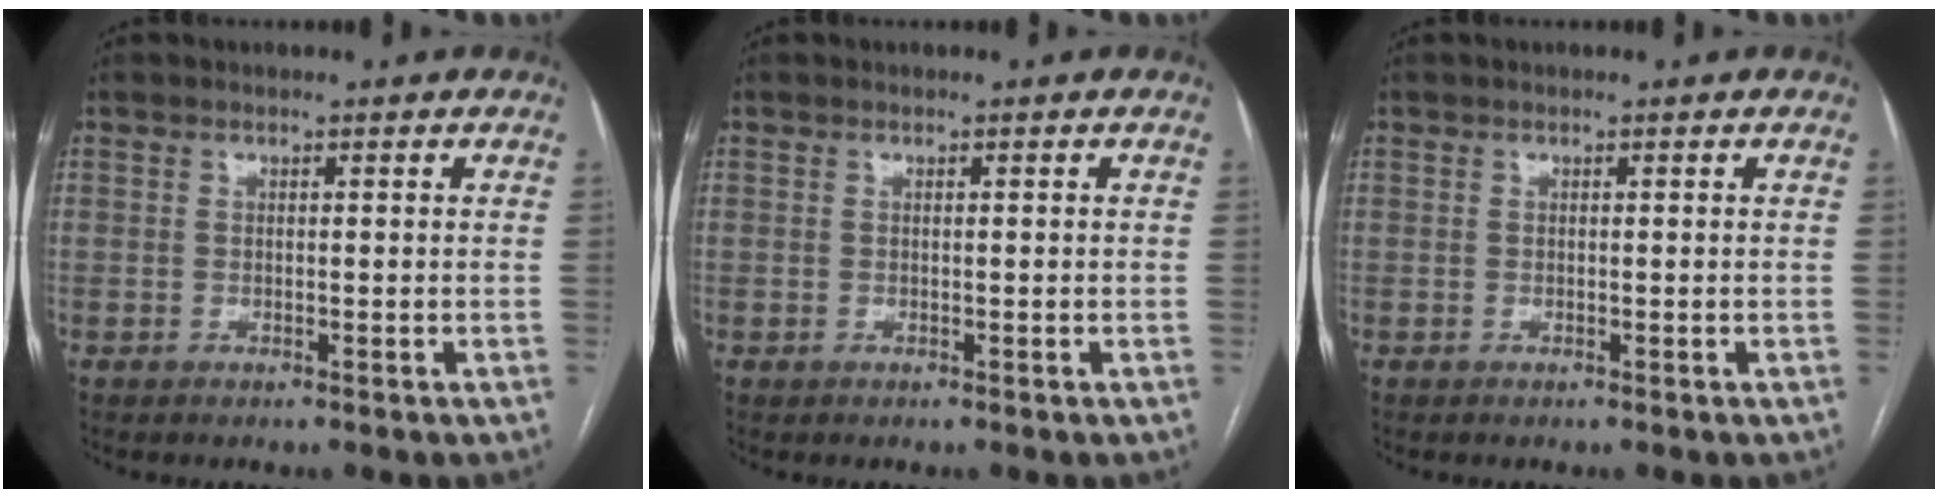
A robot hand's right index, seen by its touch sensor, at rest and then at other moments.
{"total": 0.0}
{"total": 0.0}